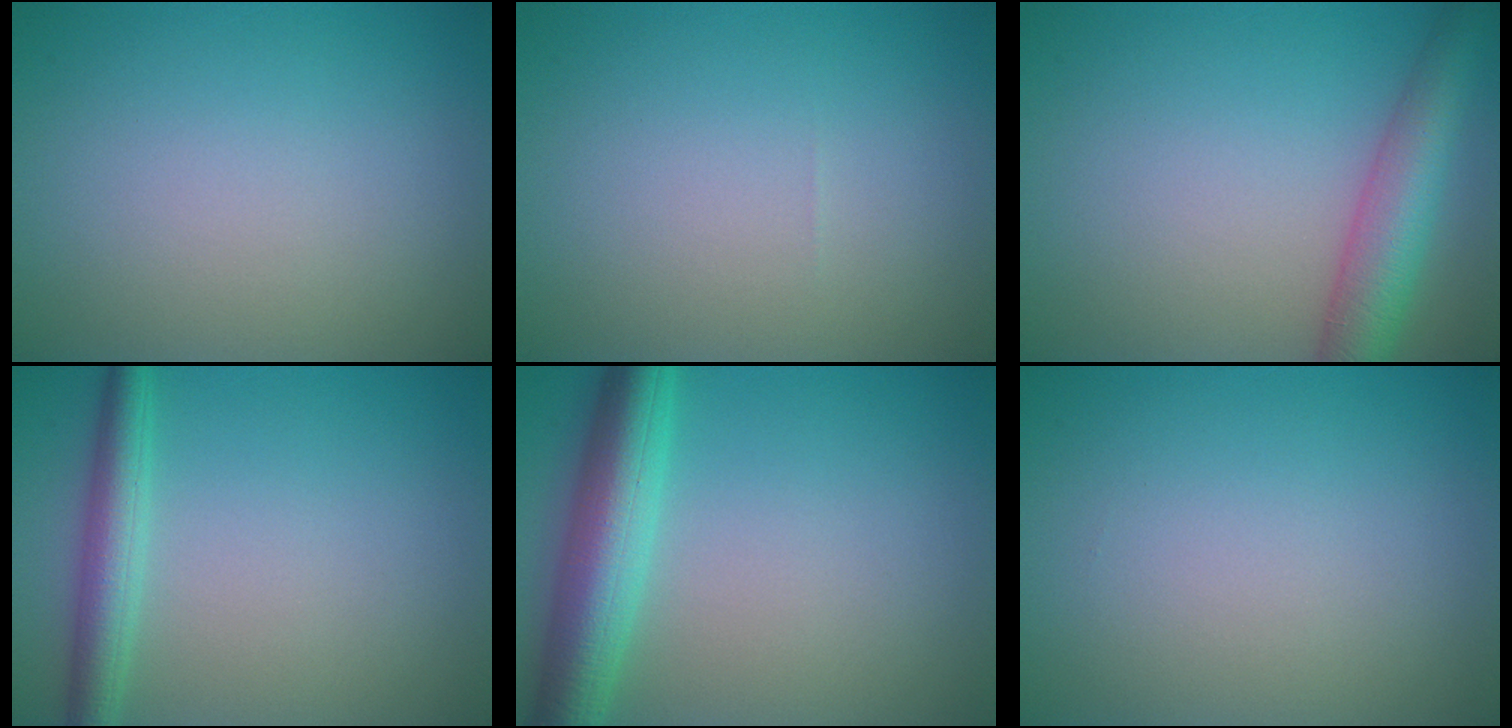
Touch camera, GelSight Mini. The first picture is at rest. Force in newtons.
{"total": 0.0}
{"total": 5.6, "press": 5.6, "slide": 0.2}
{"total": 3.4, "press": 3.4, "slide": 0.1}
{"total": 6.6, "press": 6.6, "slide": 0.1}
{"total": 0.0}